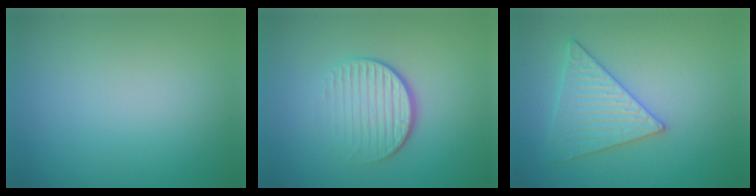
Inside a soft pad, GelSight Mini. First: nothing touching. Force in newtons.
{"total": 4.2, "press": 2.6, "slide": 3.3}
{"total": 3.9, "press": 3.6, "slide": 1.3}